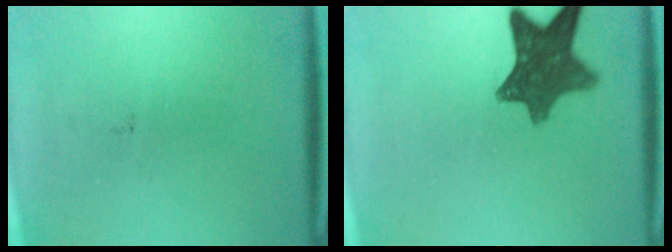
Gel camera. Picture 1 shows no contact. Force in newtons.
{"total": 10.4}